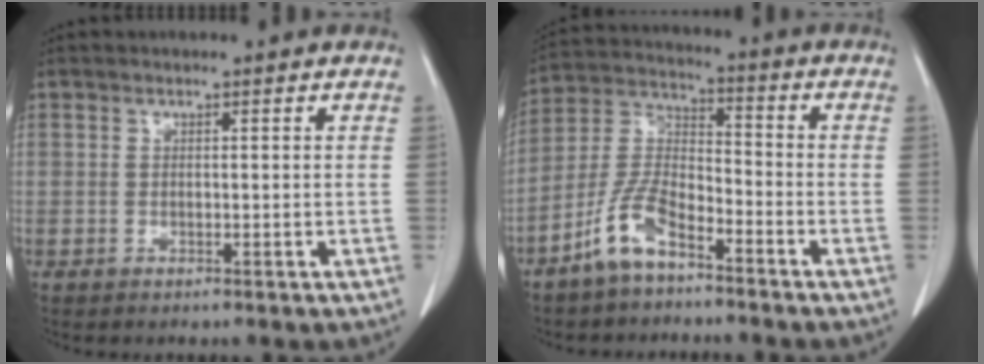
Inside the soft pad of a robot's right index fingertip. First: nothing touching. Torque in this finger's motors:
{"motor_torque": [0.16, -0.19, -0.01, -0.03]}